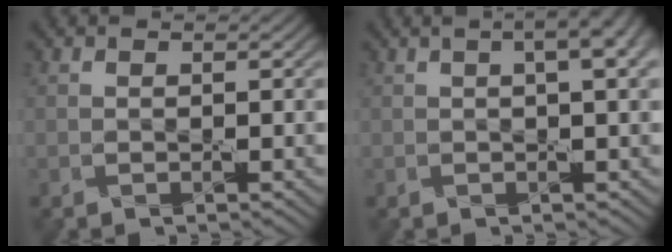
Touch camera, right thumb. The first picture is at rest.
{"total": 5.9, "force": [2.0, 1.7, 5.2], "torque": [-0.057, 0.013, 0.017]}